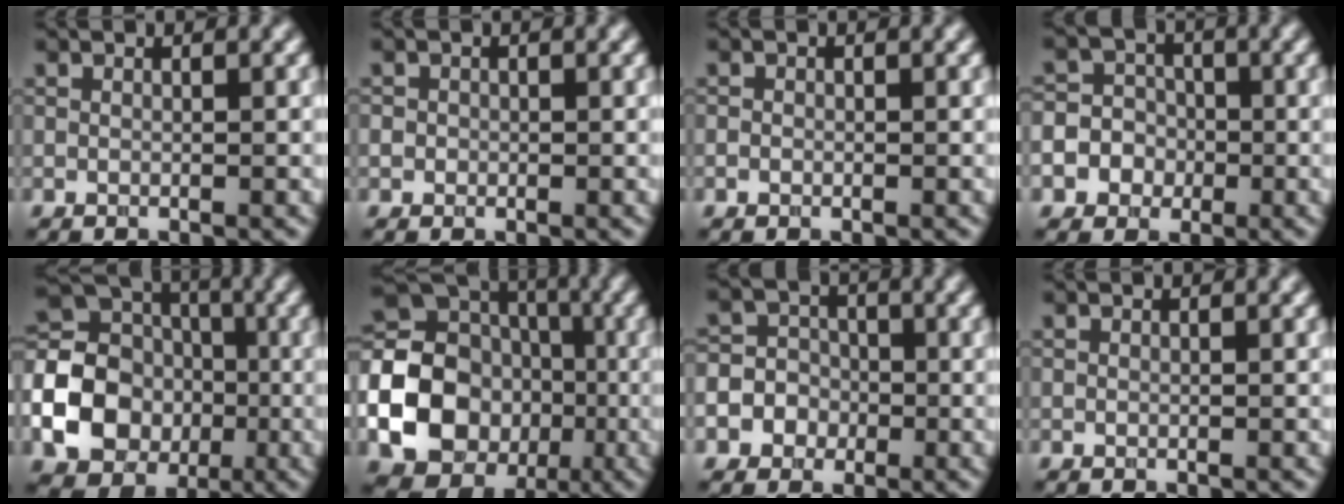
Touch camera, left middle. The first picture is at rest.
{"total": 1.0, "force": [0.0, 1.0, 0.2], "torque": [0.004, -0.004, -0.002]}
{"total": 0.5, "force": [-0.2, 0.4, 0.1], "torque": [0.000, -0.003, -0.004]}
{"total": 8.7, "force": [-3.2, 7.9, 1.7], "torque": [-0.039, -0.012, -0.083]}
{"total": 13.6, "force": [-2.9, 11.8, 6.0], "torque": [-0.125, -0.013, -0.077]}
{"total": 22.5, "force": [-5.6, 20.3, 7.8], "torque": [-0.192, -0.023, -0.128]}
{"total": 7.8, "force": [-3.1, 7.0, 1.6], "torque": [-0.025, -0.005, -0.083]}
{"total": 0.0}